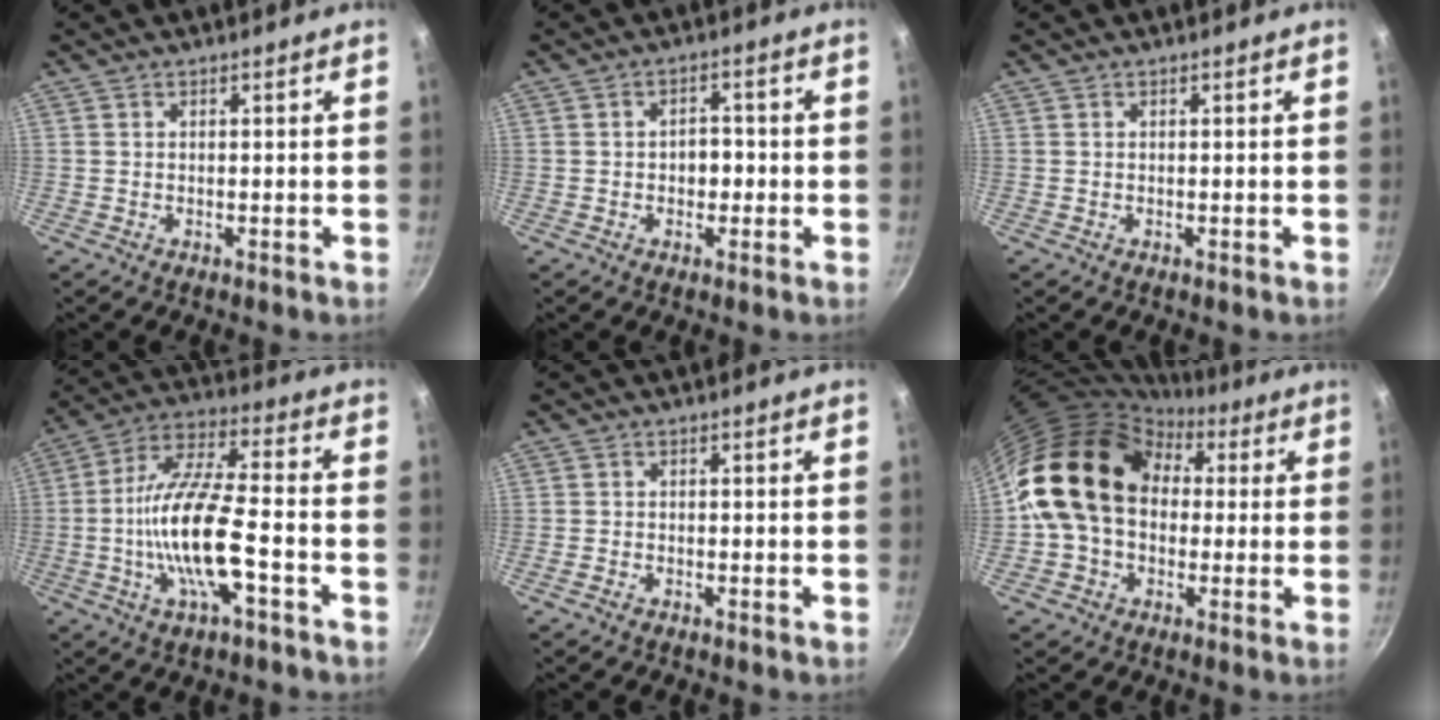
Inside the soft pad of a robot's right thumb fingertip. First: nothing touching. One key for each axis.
{"total": 3.7, "fx": -0.5, "fy": 2.7, "fz": 2.5, "tx": -0.015, "ty": 0.014, "tz": -0.009}
{"total": 0.0}
{"total": 16.2, "fx": -4.6, "fy": 5.0, "fz": 14.7, "tx": -0.282, "ty": 0.032, "tz": -0.099}
{"total": 1.1, "fx": -0.9, "fy": 0.5, "fz": 0.5, "tx": -0.020, "ty": 0.008, "tz": -0.021}
{"total": 18.7, "fx": 1.8, "fy": 14.4, "fz": 11.7, "tx": -0.181, "ty": 0.047, "tz": 0.020}